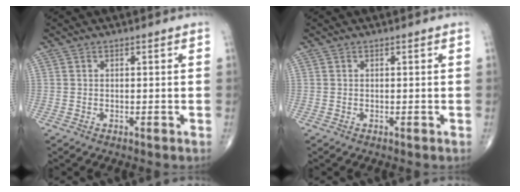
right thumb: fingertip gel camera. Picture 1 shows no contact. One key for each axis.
{"total": 0.0}